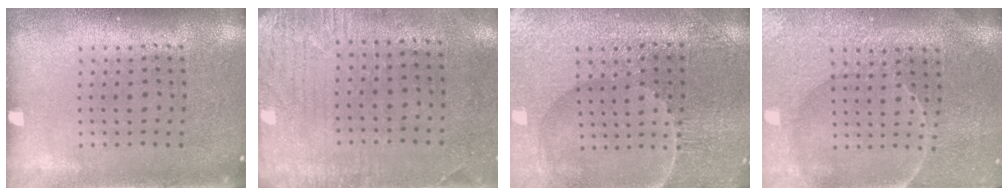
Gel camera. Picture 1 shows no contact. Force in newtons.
{"total": 3.0, "press": 2.4, "slide": 1.9}
{"total": 3.5, "press": 3.5, "slide": 0.4}
{"total": 3.9, "press": 3.6, "slide": 1.4}